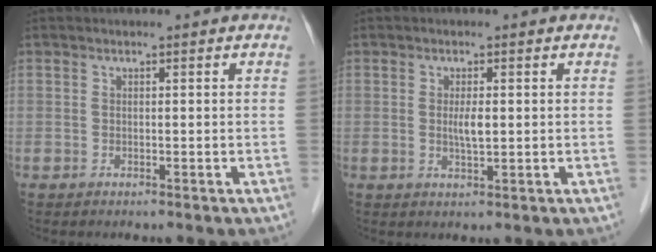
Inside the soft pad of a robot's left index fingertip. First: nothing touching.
{"total": 2.3, "force": [0.2, 0.4, 2.3], "torque": [-0.046, -0.003, 0.005]}